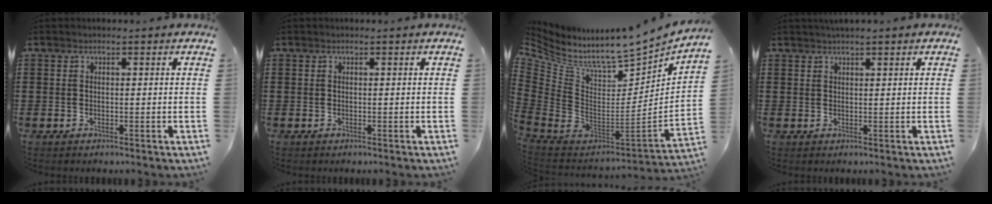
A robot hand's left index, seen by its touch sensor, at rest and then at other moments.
{"total": 0.0}
{"total": 6.5, "force": [4.7, 1.7, 4.1], "torque": [-0.103, -0.062, 0.076]}
{"total": 1.2, "force": [1.1, 0.1, 0.5], "torque": [-0.011, 0.002, 0.021]}